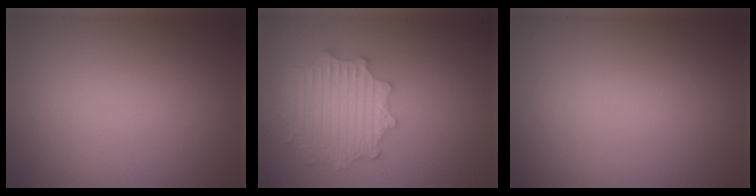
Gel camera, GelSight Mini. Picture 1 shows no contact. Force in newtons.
{"total": 4.6, "press": 3.8, "slide": 2.5}
{"total": 0.0}